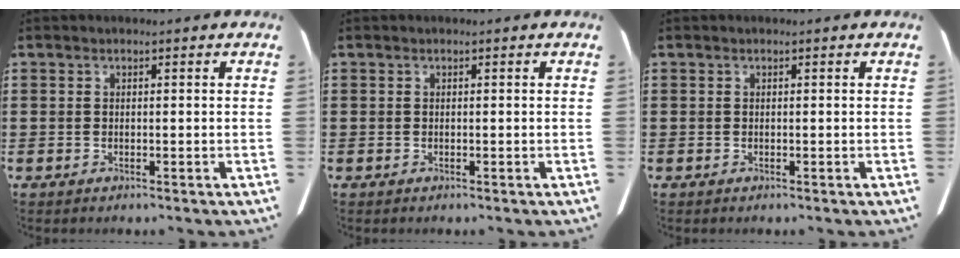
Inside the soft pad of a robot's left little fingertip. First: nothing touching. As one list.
[{"total": 0.0}, {"total": 0.0}]